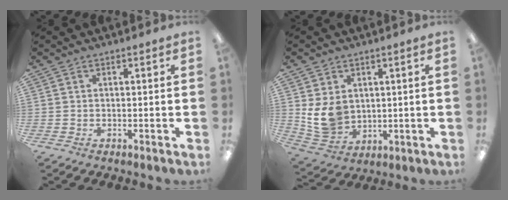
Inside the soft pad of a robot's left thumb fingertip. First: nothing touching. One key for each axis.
{"total": 9.4, "fx": 1.8, "fy": 7.7, "fz": 5.0, "tx": -0.120, "ty": -0.006, "tz": 0.038}